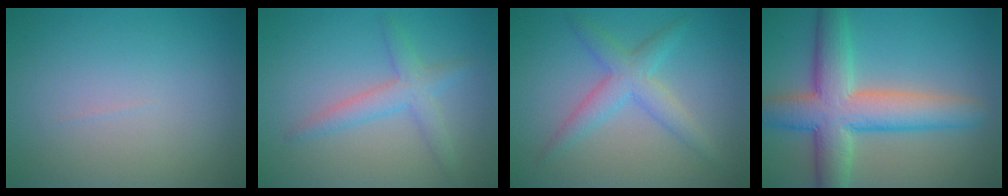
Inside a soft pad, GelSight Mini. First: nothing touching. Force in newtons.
{"total": 2.9, "press": 2.9, "slide": 0.1}
{"total": 3.4, "press": 3.4, "slide": 0.1}
{"total": 8.6, "press": 8.6, "slide": 0.5}